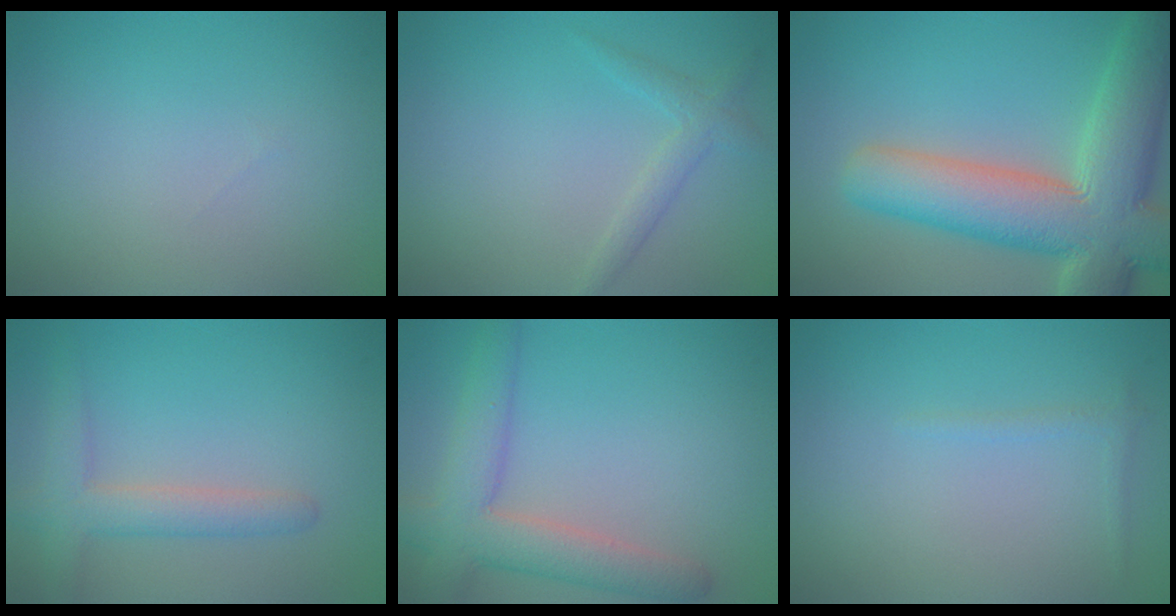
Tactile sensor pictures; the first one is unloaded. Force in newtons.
{"total": 1.6, "press": 1.6, "slide": 0.1}
{"total": 11.8, "press": 11.8, "slide": 0.9}
{"total": 3.3, "press": 3.3, "slide": 0.2}
{"total": 5.6, "press": 5.6, "slide": 0.4}
{"total": 0.7, "press": 0.7, "slide": 0.1}